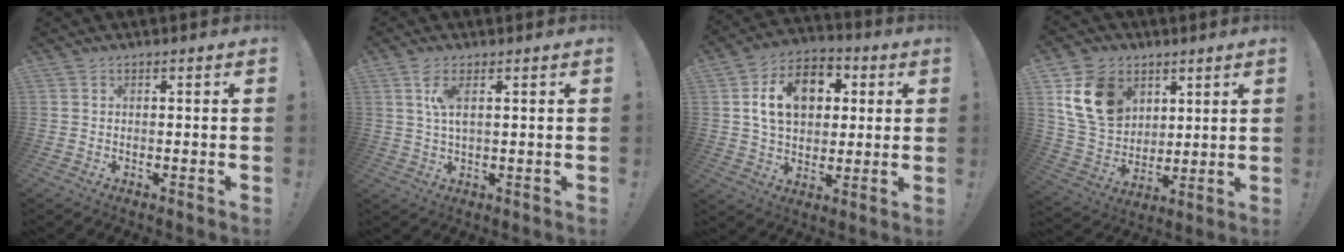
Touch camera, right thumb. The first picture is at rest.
{"total": 5.8, "force": [2.1, 1.7, 5.1], "torque": [-0.108, -0.004, 0.034]}
{"total": 15.8, "force": [4.2, 11.4, 10.2], "torque": [-0.153, 0.003, 0.081]}
{"total": 16.9, "force": [7.0, 12.5, 9.0], "torque": [-0.171, -0.020, 0.141]}